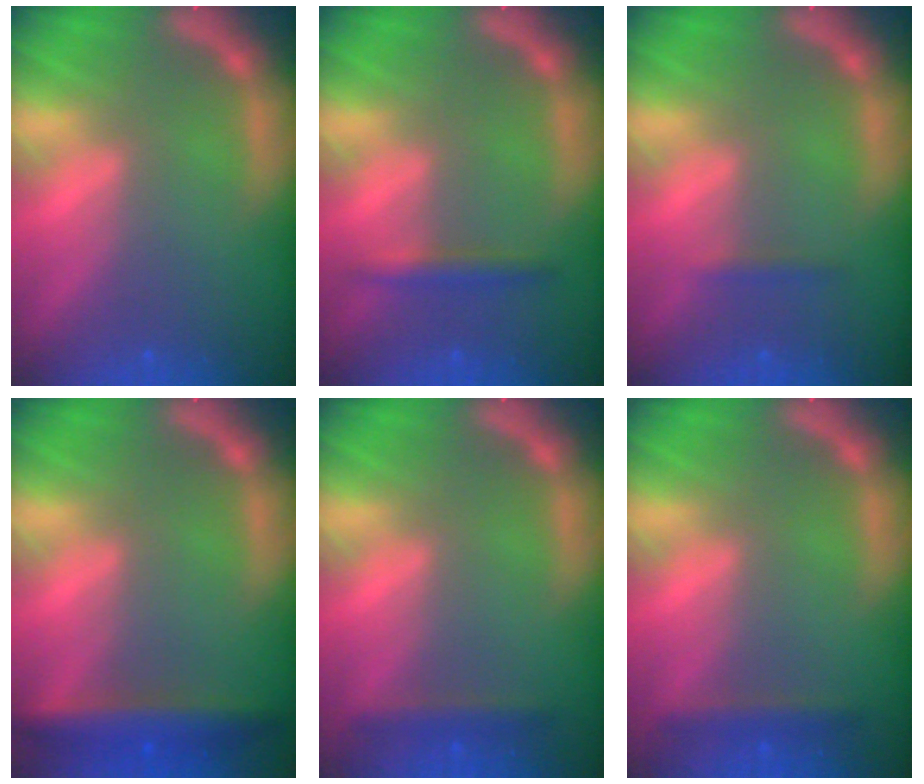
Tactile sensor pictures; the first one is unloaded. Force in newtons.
{"total": 1.9}
{"total": 0.9}
{"total": 4.5}
{"total": 1.9}
{"total": 1.9}